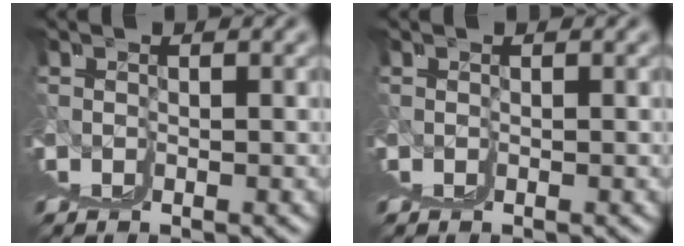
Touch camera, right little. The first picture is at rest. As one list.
[{"total": 0.0}]